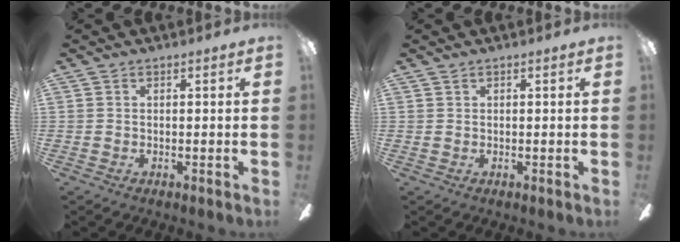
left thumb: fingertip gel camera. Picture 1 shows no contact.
{"total": 0.0}